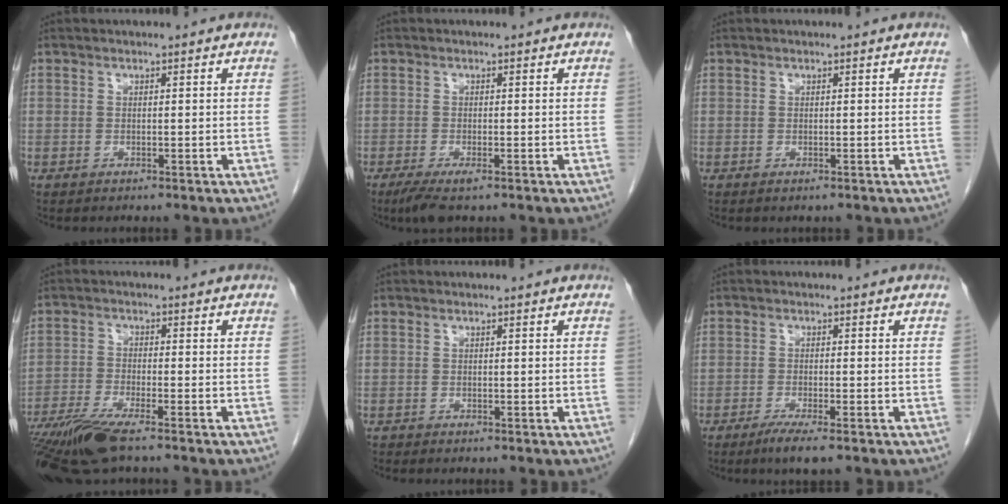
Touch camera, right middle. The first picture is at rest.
{"total": 3.8, "force": [-2.4, 0.8, 2.8], "torque": [-0.054, -0.010, -0.040]}
{"total": 0.0}
{"total": 9.7, "force": [-7.4, 1.0, 6.3], "torque": [-0.117, -0.021, -0.131]}
{"total": 0.0}
{"total": 3.8, "force": [-2.6, 0.3, 2.8], "torque": [-0.050, -0.009, -0.044]}